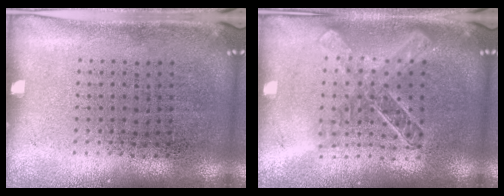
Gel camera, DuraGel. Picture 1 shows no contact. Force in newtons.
{"total": 1.9, "press": 1.6, "slide": 1.0}